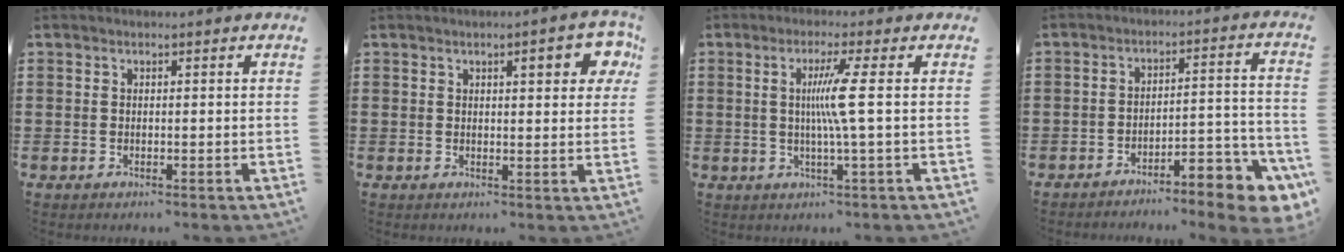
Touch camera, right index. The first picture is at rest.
{"total": 4.8, "force": [2.0, 0.9, 4.2], "torque": [-0.052, -0.007, 0.026]}
{"total": 6.1, "force": [0.2, -1.5, 5.9], "torque": [-0.116, -0.014, -0.007]}
{"total": 6.2, "force": [-5.6, 0.5, 2.6], "torque": [-0.037, 0.000, -0.107]}